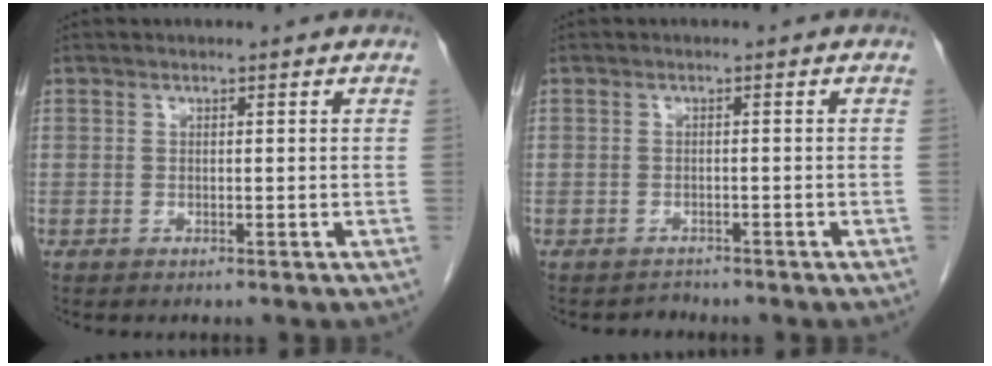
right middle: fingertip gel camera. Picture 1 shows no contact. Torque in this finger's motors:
{"motor_torque": [-0.33, -0.03, -0.13, -0.03]}